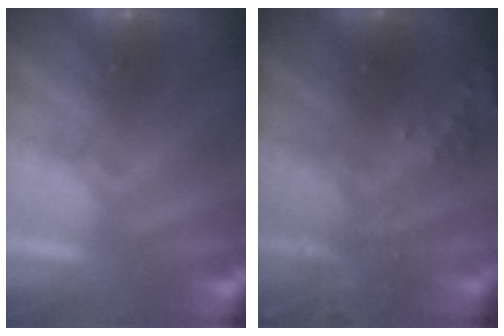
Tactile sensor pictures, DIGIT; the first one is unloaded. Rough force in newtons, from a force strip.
{"total": 6.0}